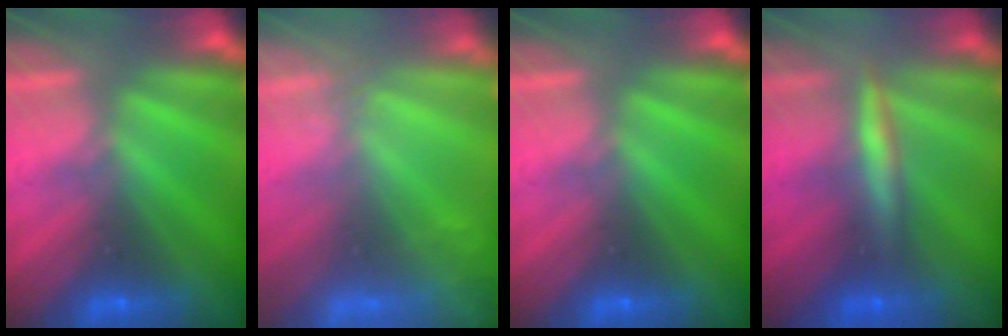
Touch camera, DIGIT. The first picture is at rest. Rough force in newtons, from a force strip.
{"total": 2.4}
{"total": 0.0}
{"total": 2.6}